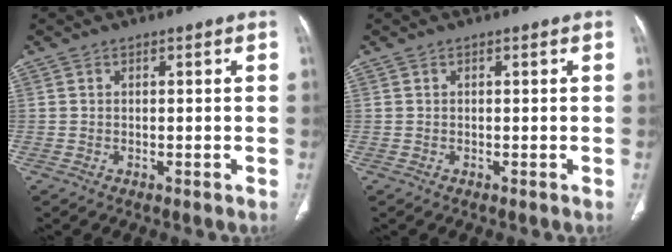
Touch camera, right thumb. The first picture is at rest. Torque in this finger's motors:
{"motor_torque": [0.00, 0.00, -0.01, -0.01, 0.00]}